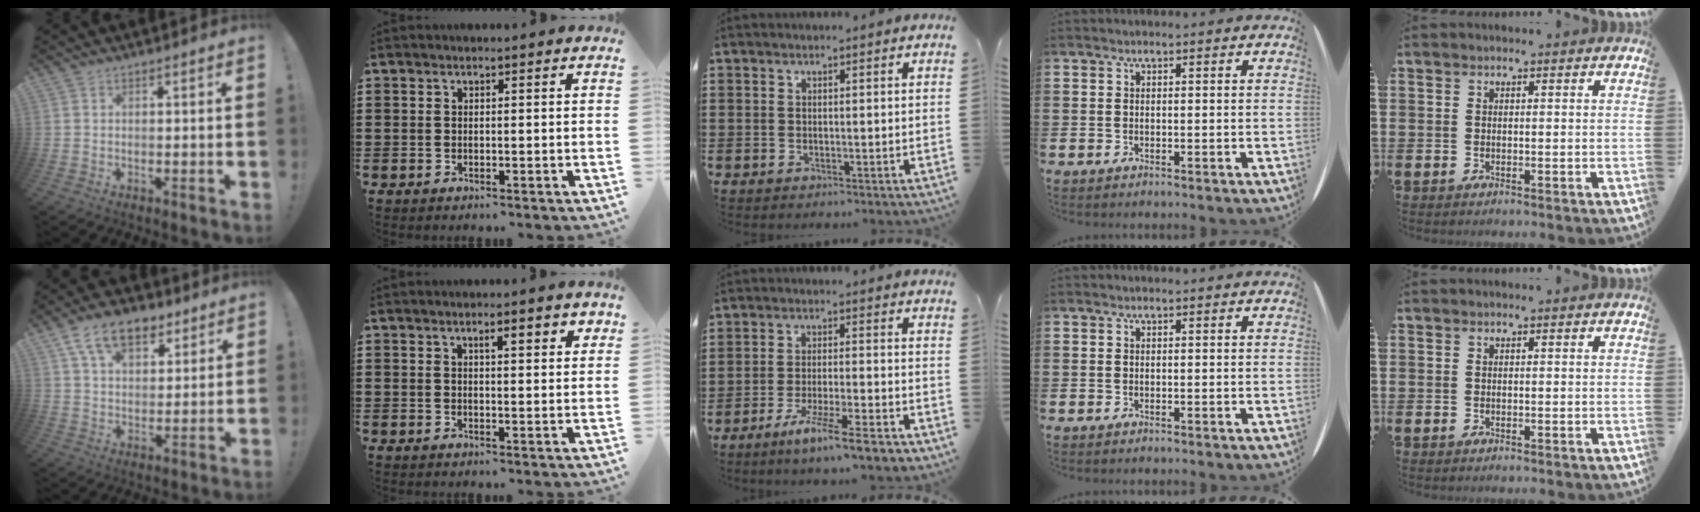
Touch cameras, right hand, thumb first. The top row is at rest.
{"thumb": {"total": 13.3, "force": [7.5, 7.9, 7.6], "torque": [-0.126, -0.024, 0.141]}, "index": {"total": 3.1, "force": [1.5, 0.7, 2.6], "torque": [-0.037, -0.001, 0.020]}, "middle": {"total": 7.1, "force": [-5.5, -0.1, 4.4], "torque": [-0.080, -0.008, -0.100]}}